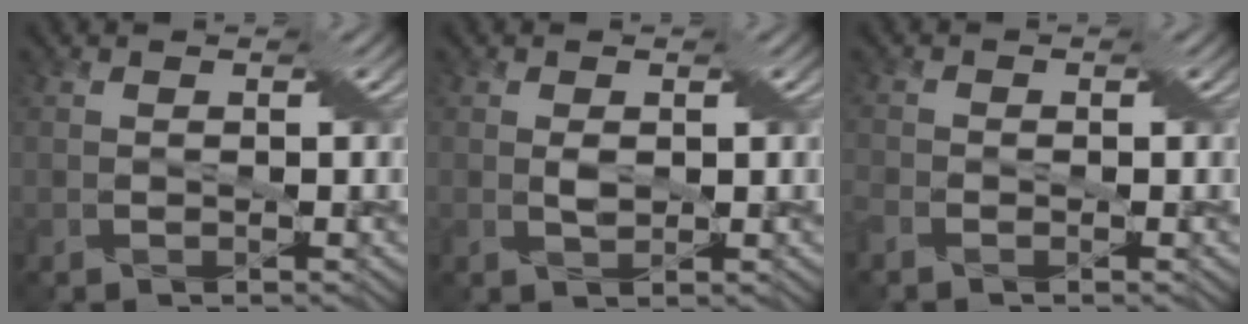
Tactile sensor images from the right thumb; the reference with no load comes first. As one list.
[{"total": 1.4, "force": [0.2, 0.9, 1.1], "torque": [-0.024, -0.001, 0.006]}, {"total": 1.7, "force": [-1.3, 0.9, 0.6], "torque": [-0.021, -0.003, -0.034]}]